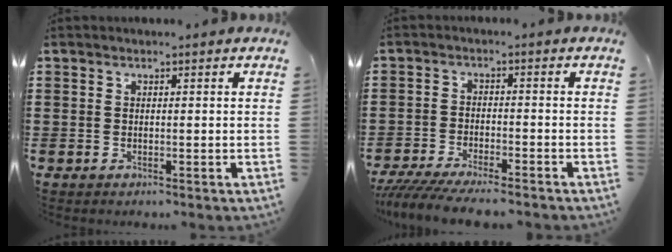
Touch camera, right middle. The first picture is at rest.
{"total": 4.8, "force": [-4.5, 0.1, 1.5], "torque": [-0.041, -0.015, -0.090]}